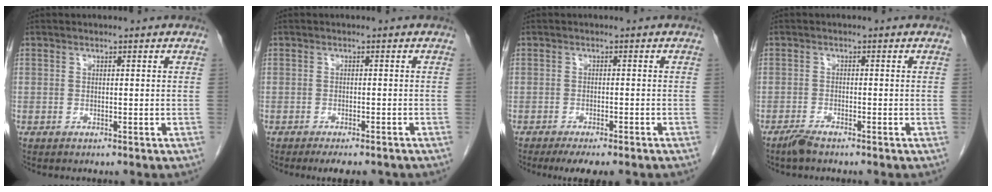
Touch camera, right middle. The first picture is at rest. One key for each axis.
{"total": 6.4, "fx": -5.4, "fy": 1.6, "fz": 3.1, "tx": -0.033, "ty": -0.007, "tz": -0.069}
{"total": 7.0, "fx": -5.7, "fy": 1.2, "fz": 4.0, "tx": -0.048, "ty": -0.010, "tz": -0.079}
{"total": 2.3, "fx": -1.9, "fy": 0.3, "fz": 1.2, "tx": -0.031, "ty": -0.004, "tz": -0.037}